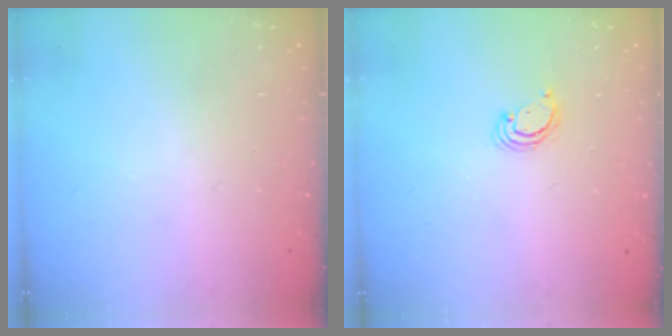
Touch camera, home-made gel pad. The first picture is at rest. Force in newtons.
{"total": 3.1, "press": 3.1, "slide": 0.2}